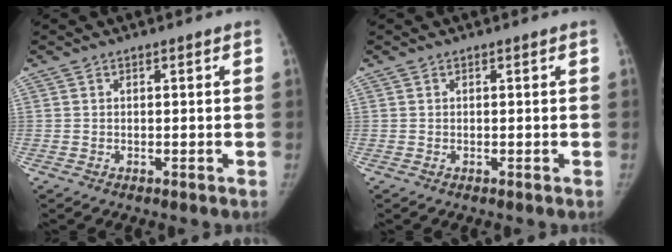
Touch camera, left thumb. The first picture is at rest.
{"total": 0.0}